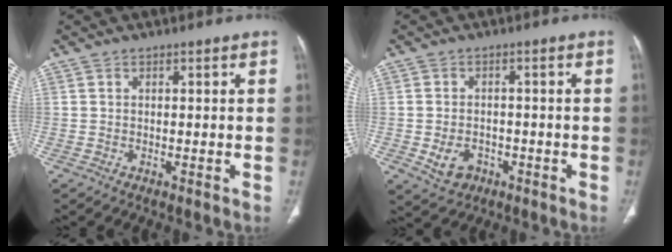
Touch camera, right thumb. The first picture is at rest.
{"total": 5.0, "force": [-1.8, 3.8, 2.6], "torque": [-0.038, 0.011, -0.020]}